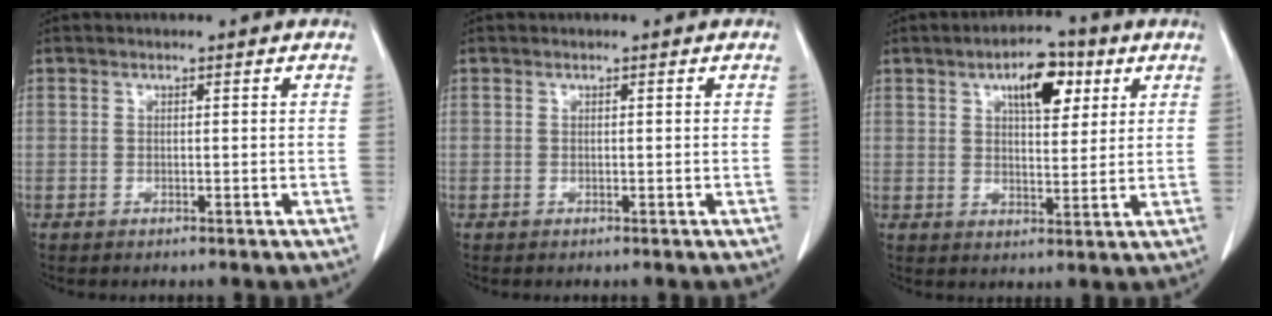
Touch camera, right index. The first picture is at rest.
{"total": 0.0}
{"total": 8.0, "force": [3.7, 3.3, 6.3], "torque": [-0.098, 0.011, 0.056]}